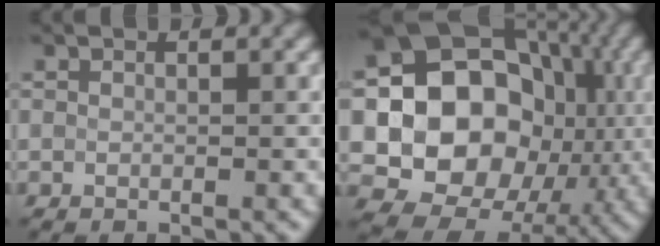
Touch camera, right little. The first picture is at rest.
{"total": 15.3, "force": [-1.1, 12.8, 8.3], "torque": [-0.114, 0.004, -0.036]}